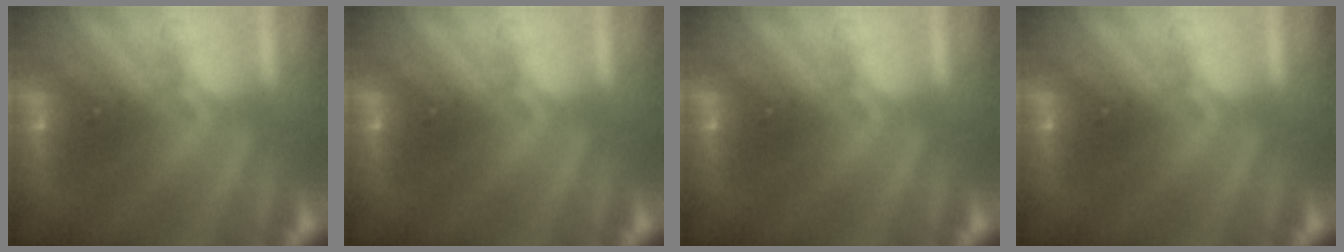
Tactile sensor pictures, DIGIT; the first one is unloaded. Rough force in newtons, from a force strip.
{"total": 0.0}
{"total": 0.0}
{"total": 0.0}